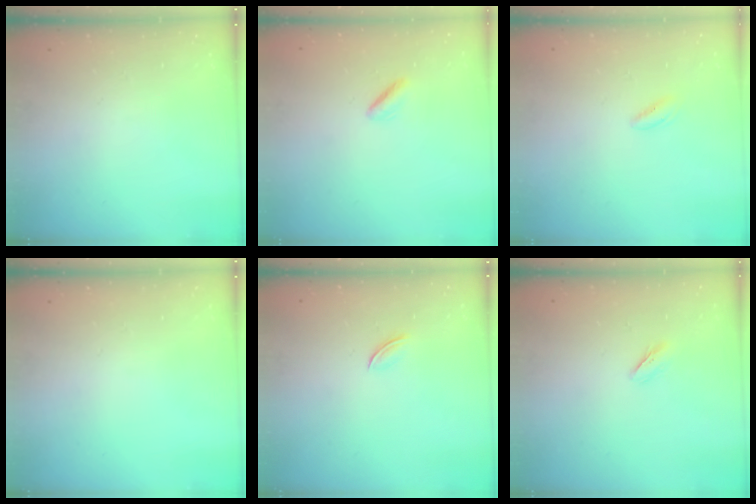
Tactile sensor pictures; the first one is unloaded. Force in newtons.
{"total": 0.8, "press": 0.6, "slide": 0.6}
{"total": 1.0, "press": 0.9, "slide": 0.5}
{"total": 0.0}
{"total": 2.3, "press": 2.2, "slide": 0.7}
{"total": 2.4, "press": 2.2, "slide": 0.9}